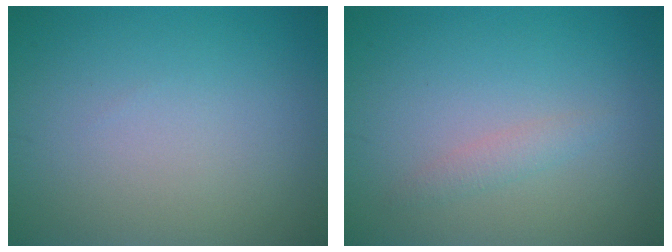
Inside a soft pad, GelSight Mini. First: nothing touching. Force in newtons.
{"total": 1.2, "press": 1.2, "slide": 0.0}